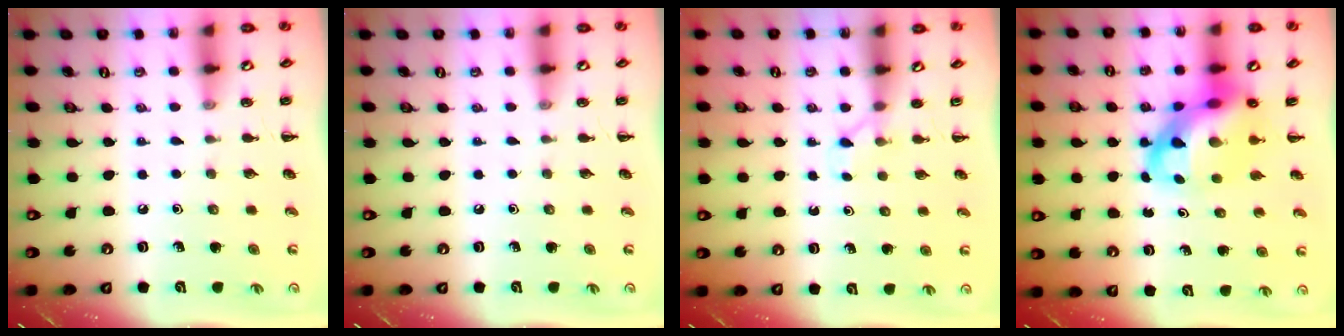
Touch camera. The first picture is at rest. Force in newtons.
{"total": 0.0}
{"total": 2.4, "press": 2.3, "slide": 0.7}
{"total": 12.8, "press": 12.3, "slide": 3.4}